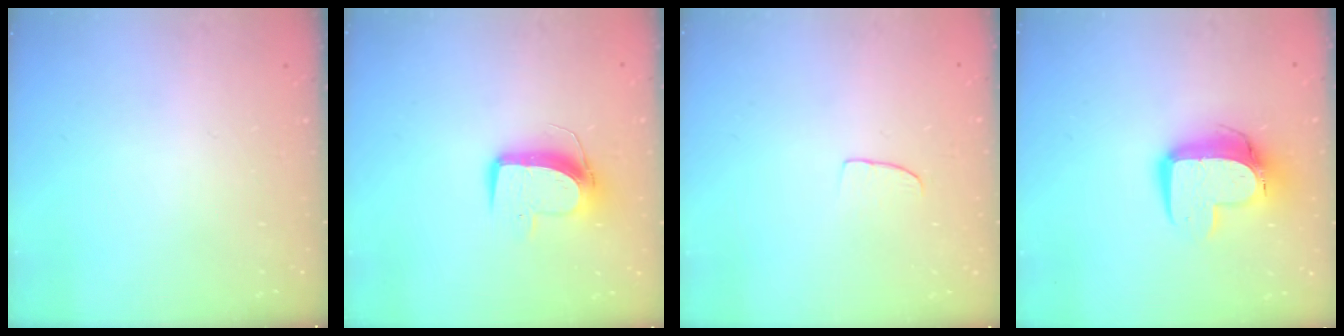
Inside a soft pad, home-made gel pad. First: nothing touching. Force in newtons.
{"total": 9.5, "press": 9.5, "slide": 0.9}
{"total": 4.2, "press": 4.2, "slide": 0.3}
{"total": 13.5, "press": 13.4, "slide": 1.3}